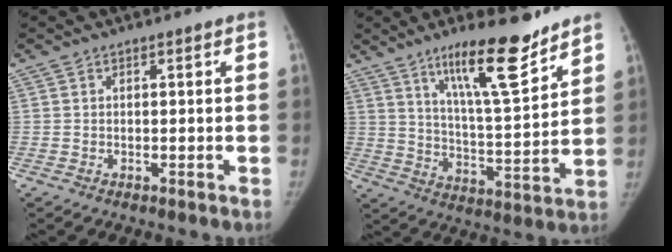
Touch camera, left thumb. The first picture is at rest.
{"total": 15.7, "force": [11.0, 3.1, 10.8], "torque": [-0.154, -0.078, 0.188]}